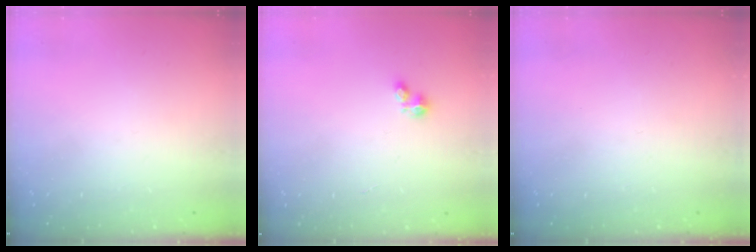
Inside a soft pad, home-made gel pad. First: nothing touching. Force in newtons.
{"total": 1.9, "press": 1.9, "slide": 0.2}
{"total": 0.0}